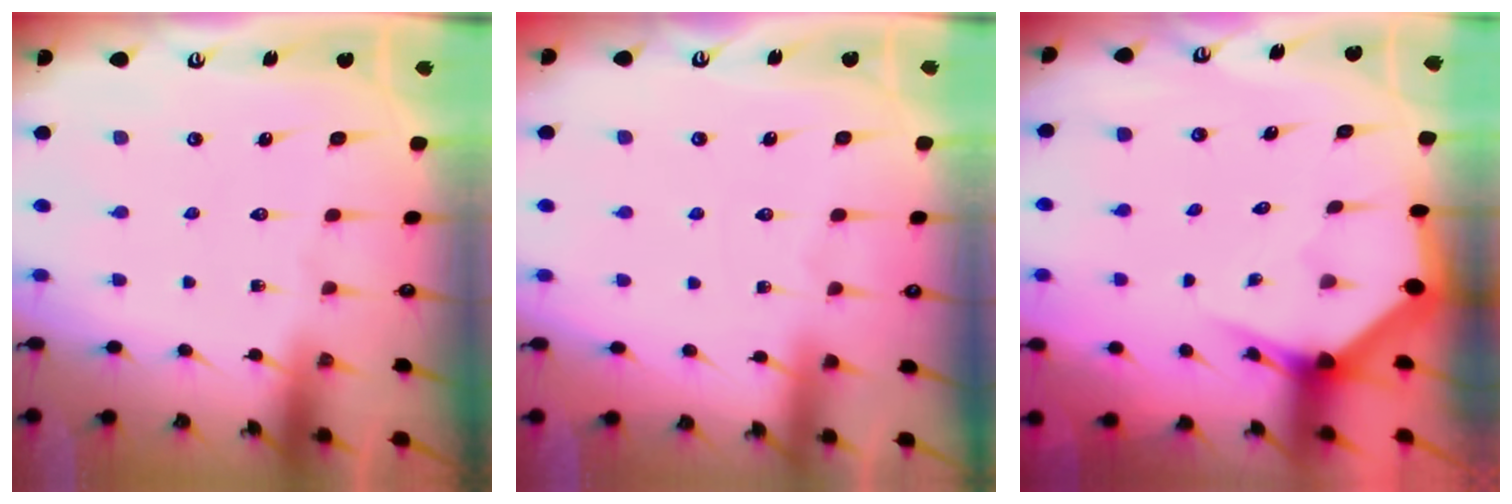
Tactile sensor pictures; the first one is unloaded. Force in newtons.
{"total": 3.1, "press": 3.1, "slide": 0.5}
{"total": 3.0, "press": 2.9, "slide": 0.5}